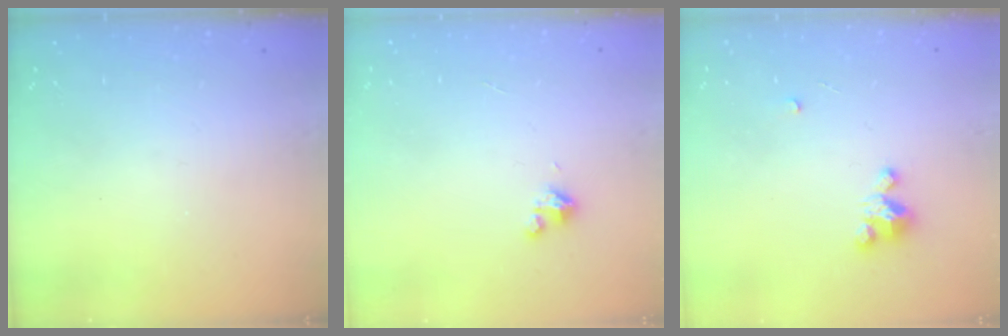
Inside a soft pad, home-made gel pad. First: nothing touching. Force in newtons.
{"total": 2.7, "press": 2.6, "slide": 0.4}
{"total": 3.6, "press": 3.6, "slide": 0.2}